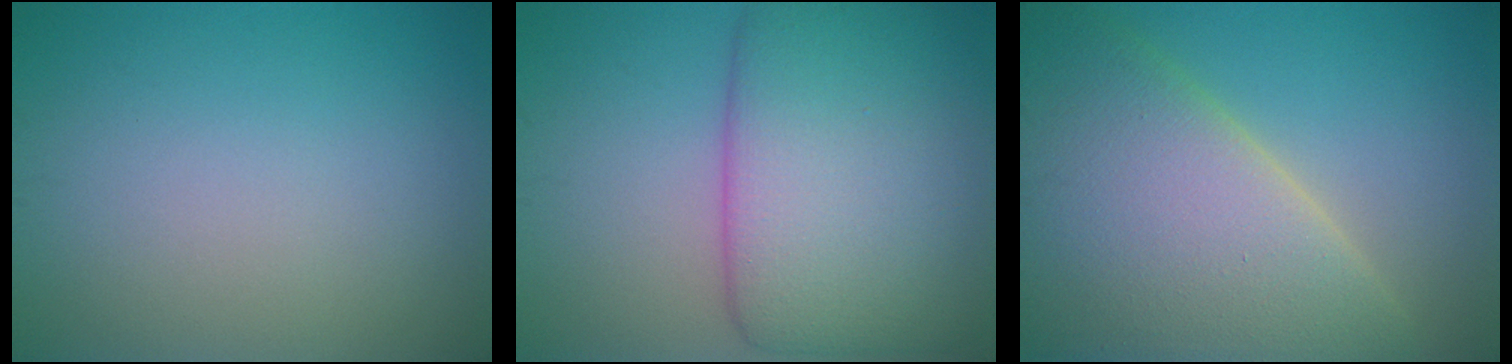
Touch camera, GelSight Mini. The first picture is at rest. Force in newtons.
{"total": 11.0, "press": 11.0, "slide": 0.2}
{"total": 13.3, "press": 13.2, "slide": 1.0}